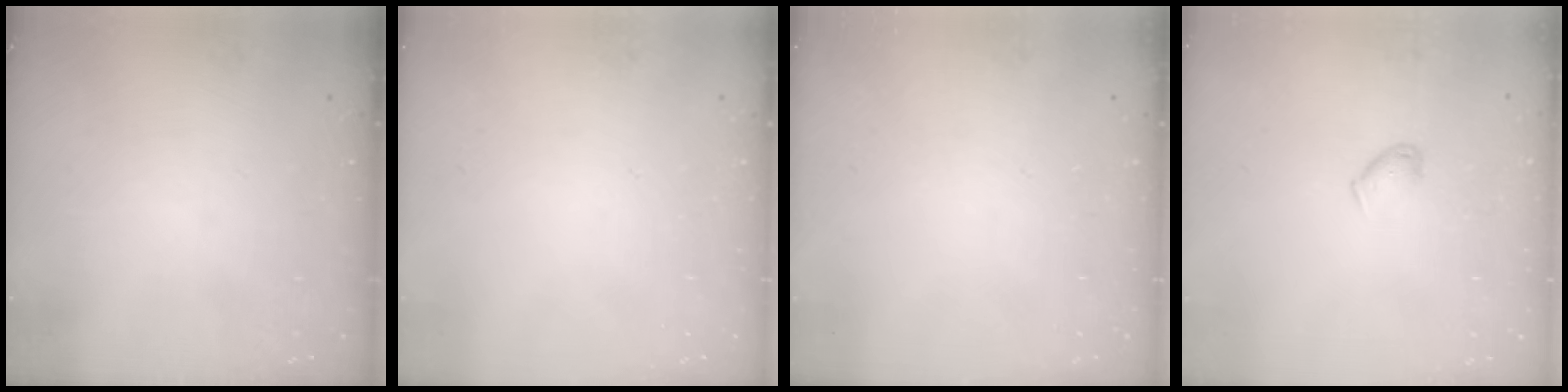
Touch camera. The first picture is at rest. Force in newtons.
{"total": 0.0}
{"total": 0.0}
{"total": 3.7, "press": 3.6, "slide": 0.7}